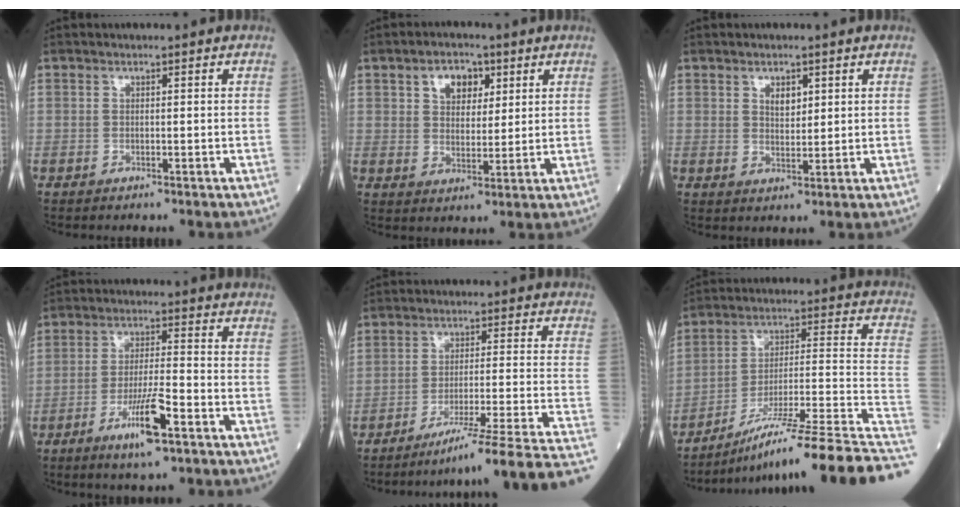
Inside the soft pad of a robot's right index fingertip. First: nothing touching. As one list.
[{"total": 5.6, "force": [2.6, 3.6, 3.5], "torque": [-0.055, 0.012, 0.045]}, {"total": 2.6, "force": [1.3, 1.4, 1.9], "torque": [-0.030, -0.001, 0.023]}, {"total": 8.2, "force": [-4.3, 0.6, 6.9], "torque": [-0.131, -0.010, -0.075]}, {"total": 18.2, "force": [-14.7, -3.0, 10.2], "torque": [-0.093, -0.006, -0.213]}, {"total": 23.3, "force": [-16.2, -0.3, 16.7], "torque": [-0.169, 0.011, -0.262]}]